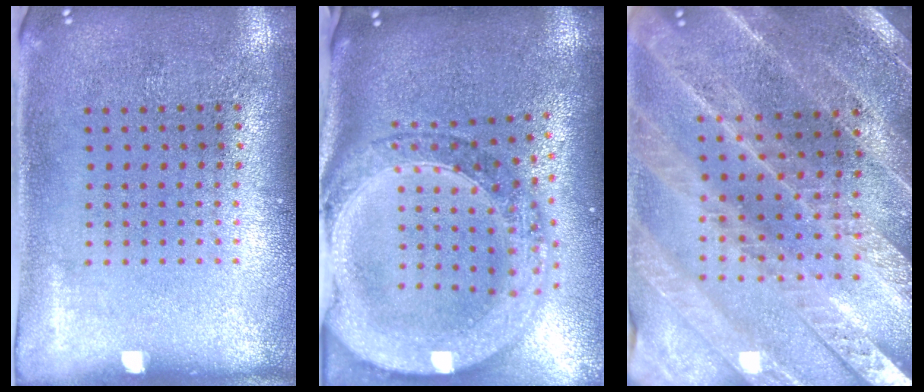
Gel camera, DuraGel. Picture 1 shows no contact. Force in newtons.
{"total": 3.0, "press": 2.4, "slide": 1.7}
{"total": 2.8, "press": 2.7, "slide": 0.4}